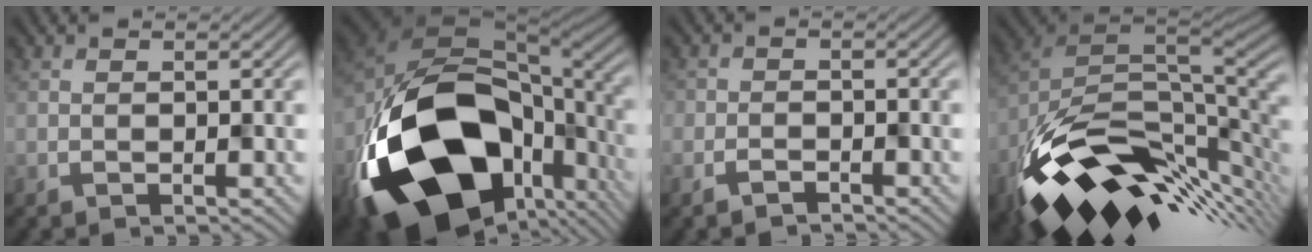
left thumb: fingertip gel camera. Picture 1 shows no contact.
{"total": 20.9, "force": [-7.0, 13.5, 14.4], "torque": [-0.306, -0.068, -0.084]}
{"total": 1.6, "force": [-1.3, 0.8, 0.3], "torque": [-0.003, 0.001, -0.026]}
{"total": 16.1, "force": [-5.1, 8.6, 12.6], "torque": [-0.258, -0.035, -0.087]}